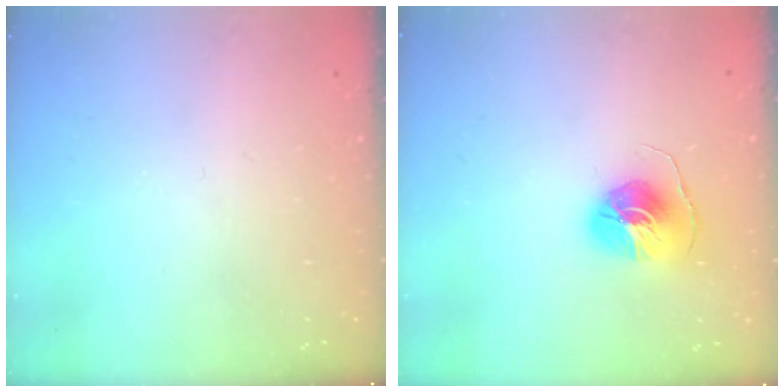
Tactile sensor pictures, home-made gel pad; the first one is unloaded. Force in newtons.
{"total": 9.2, "press": 9.2, "slide": 0.4}